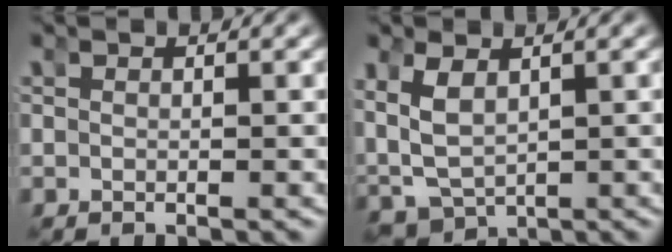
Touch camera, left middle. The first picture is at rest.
{"total": 7.7, "force": [-0.8, 6.5, 4.1], "torque": [-0.119, -0.032, -0.002]}